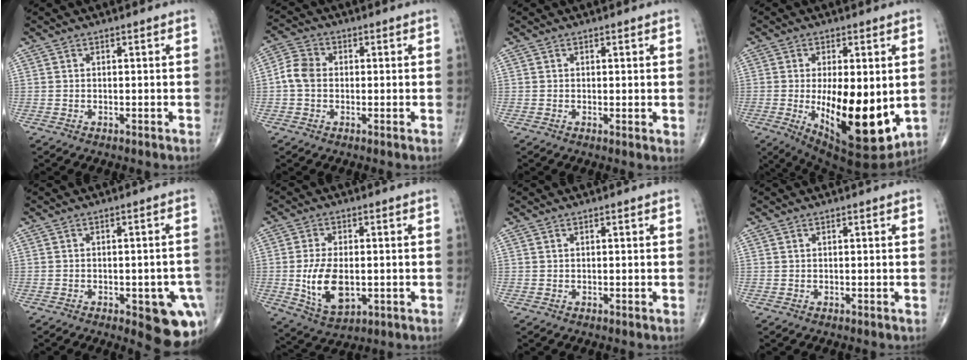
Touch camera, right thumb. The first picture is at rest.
{"total": 5.1, "force": [-0.4, 4.0, 3.1], "torque": [-0.058, 0.015, -0.018]}
{"total": 1.2, "force": [0.2, 0.4, 1.1], "torque": [-0.019, -0.006, -0.002]}
{"total": 18.9, "force": [-2.4, 7.8, 17.0], "torque": [-0.261, -0.036, -0.013]}
{"total": 12.1, "force": [-4.8, 4.7, 10.0], "torque": [-0.082, 0.016, -0.046]}
{"total": 10.9, "force": [-1.4, 6.1, 8.9], "torque": [-0.161, -0.010, -0.014]}
{"total": 0.0}
{"total": 0.0}